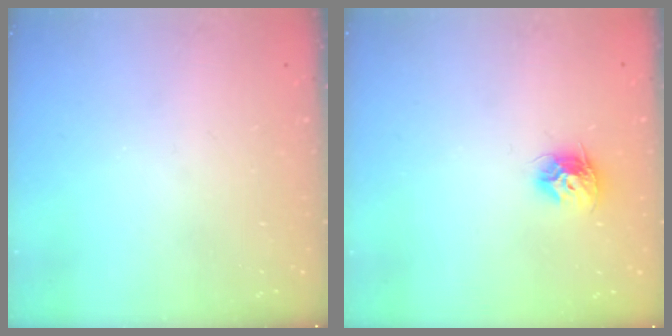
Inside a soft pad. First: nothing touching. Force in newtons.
{"total": 8.9, "press": 8.9, "slide": 0.1}